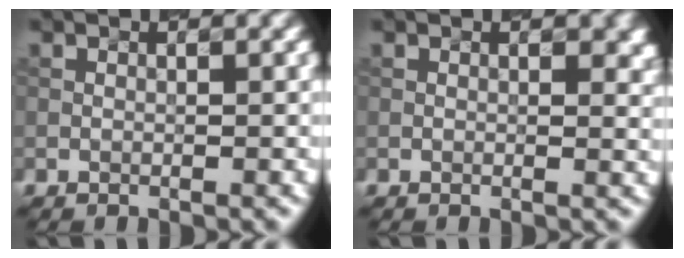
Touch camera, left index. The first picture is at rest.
{"total": 2.2, "force": [0.9, 1.1, 1.8], "torque": [-0.014, 0.004, 0.013]}